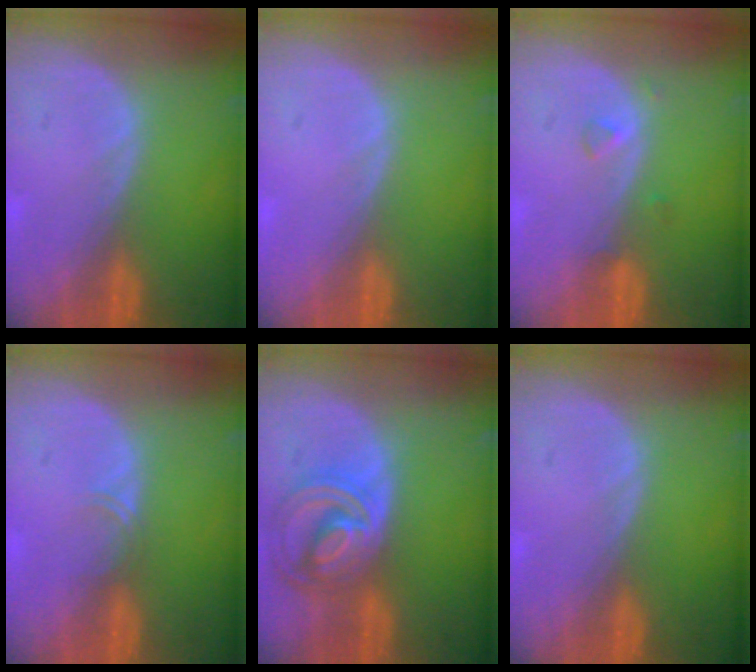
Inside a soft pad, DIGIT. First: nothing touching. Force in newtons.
{"total": 0.0}
{"total": 1.5, "press": 1.5, "slide": 0.1}
{"total": 1.4, "press": 1.1, "slide": 0.9}
{"total": 8.7, "press": 7.6, "slide": 4.3}
{"total": 0.0}